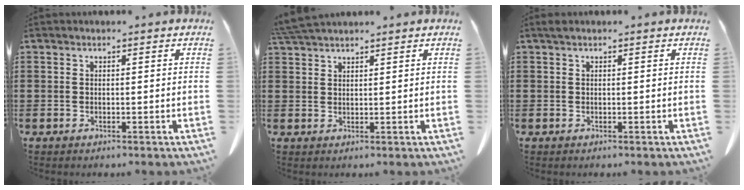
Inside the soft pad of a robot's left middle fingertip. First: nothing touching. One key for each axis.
{"total": 3.4, "fx": 3.2, "fy": 0.2, "fz": 1.1, "tx": -0.032, "ty": -0.004, "tz": 0.064}
{"total": 0.6, "fx": 0.3, "fy": 0.3, "fz": 0.4, "tx": -0.010, "ty": 0.002, "tz": 0.006}